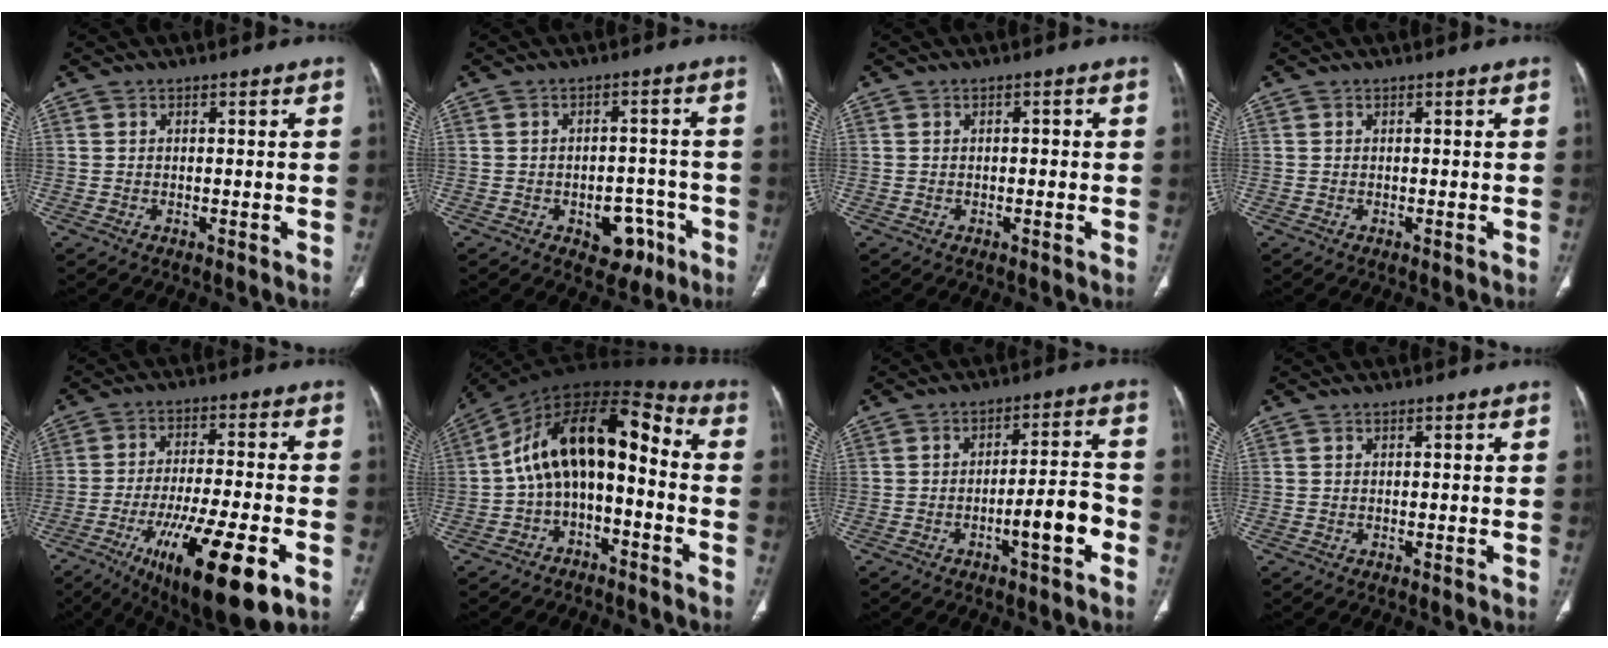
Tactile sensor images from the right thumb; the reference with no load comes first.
{"total": 7.4, "force": [-3.5, 4.8, 4.3], "torque": [-0.024, 0.028, -0.040]}
{"total": 1.0, "force": [0.0, 0.5, 0.8], "torque": [-0.006, 0.001, -0.002]}
{"total": 0.0}
{"total": 20.2, "force": [-9.0, 5.4, 17.3], "torque": [-0.280, 0.013, -0.137]}
{"total": 16.2, "force": [-2.1, 8.8, 13.4], "torque": [-0.203, 0.094, -0.043]}
{"total": 8.3, "force": [-3.3, 2.0, 7.4], "torque": [-0.106, 0.032, -0.049]}
{"total": 0.0}